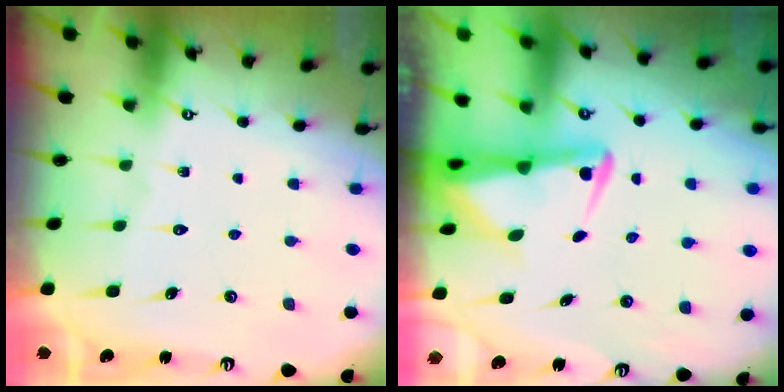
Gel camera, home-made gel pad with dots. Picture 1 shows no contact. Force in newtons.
{"total": 3.6, "press": 3.5, "slide": 0.8}